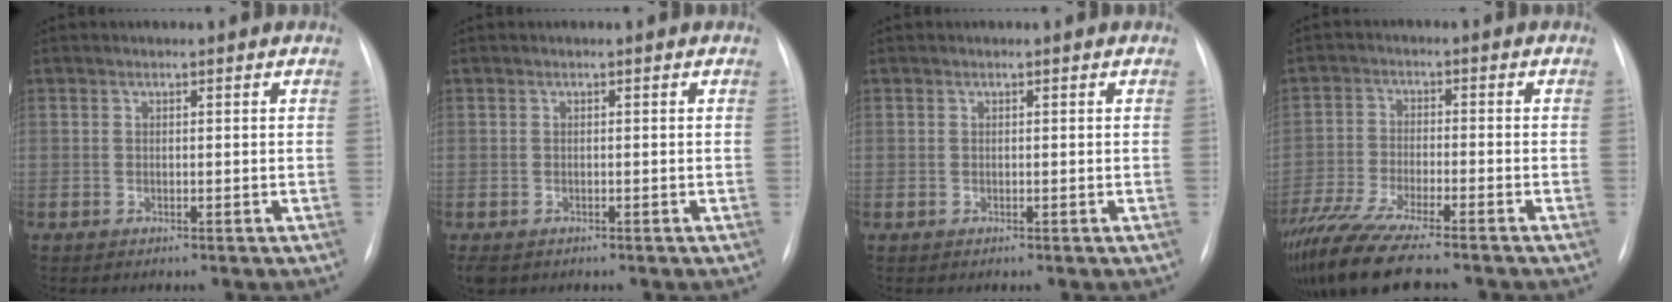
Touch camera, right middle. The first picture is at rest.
{"total": 2.2, "force": [-1.5, 1.4, 0.9], "torque": [-0.017, -0.004, -0.018]}
{"total": 0.0}
{"total": 13.6, "force": [-11.1, 1.6, 7.9], "torque": [-0.149, -0.033, -0.186]}